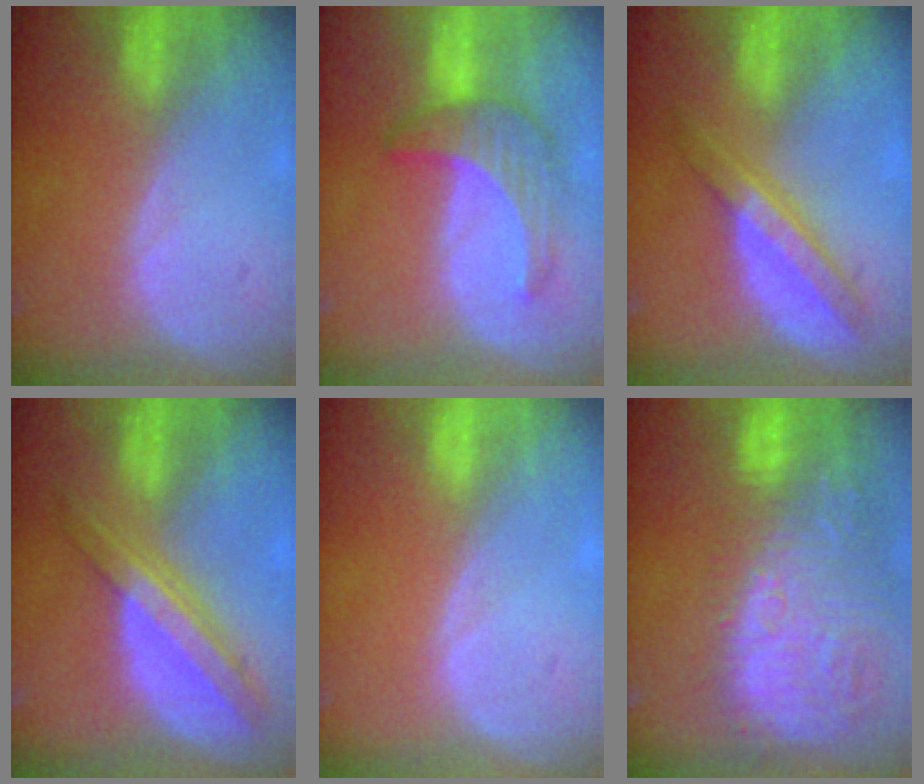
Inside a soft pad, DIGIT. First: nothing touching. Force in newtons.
{"total": 6.5, "press": 6.4, "slide": 0.9}
{"total": 5.8, "press": 5.8, "slide": 0.1}
{"total": 8.1, "press": 6.9, "slide": 4.3}
{"total": 0.0}
{"total": 15.8, "press": 13.2, "slide": 8.7}